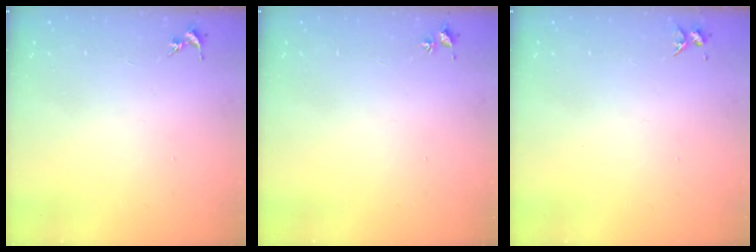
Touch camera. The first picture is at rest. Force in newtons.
{"total": 2.0, "press": 2.0, "slide": 0.3}
{"total": 3.7, "press": 3.6, "slide": 0.4}